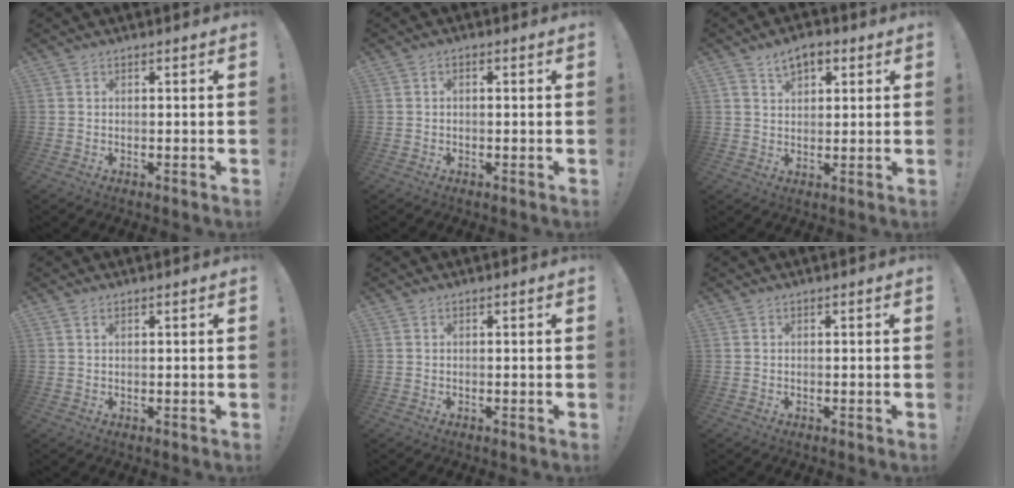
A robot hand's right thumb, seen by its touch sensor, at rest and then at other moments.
{"total": 1.0, "force": [-0.5, 0.6, 0.7], "torque": [-0.012, 0.005, -0.010]}
{"total": 5.9, "force": [3.1, 3.9, 3.3], "torque": [-0.042, -0.007, 0.055]}
{"total": 0.9, "force": [0.6, 0.2, 0.6], "torque": [-0.005, -0.004, 0.009]}
{"total": 0.0}
{"total": 0.0}